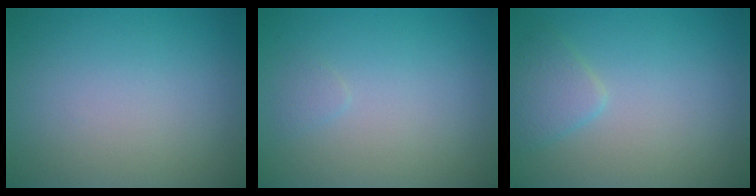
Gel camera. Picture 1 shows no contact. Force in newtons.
{"total": 0.6, "press": 0.6, "slide": 0.1}
{"total": 1.9, "press": 1.9, "slide": 0.2}